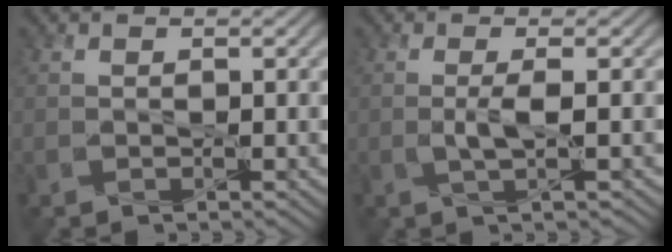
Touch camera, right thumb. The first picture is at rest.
{"total": 2.4, "force": [-0.1, 0.3, 2.3], "torque": [-0.048, 0.003, -0.006]}